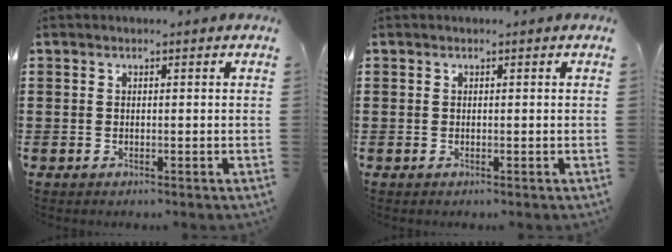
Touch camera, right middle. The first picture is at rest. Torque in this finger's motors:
{"motor_torque": [-2.14, 0.00, 0.00, 0.00]}